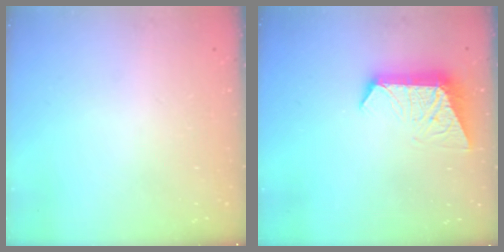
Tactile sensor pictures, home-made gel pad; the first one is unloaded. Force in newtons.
{"total": 10.0, "press": 10.0, "slide": 0.8}